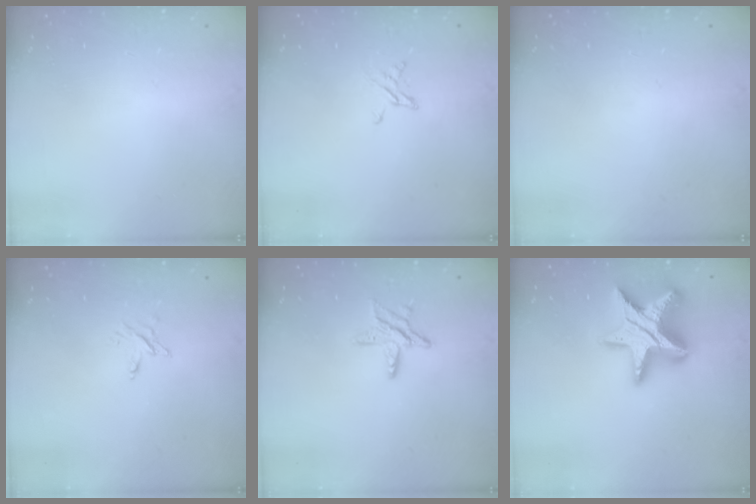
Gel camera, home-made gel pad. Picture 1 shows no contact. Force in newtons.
{"total": 3.0, "press": 3.0, "slide": 0.3}
{"total": 0.0}
{"total": 2.8, "press": 2.8, "slide": 0.1}
{"total": 7.4, "press": 7.4, "slide": 0.2}
{"total": 24.8, "press": 24.7, "slide": 2.2}